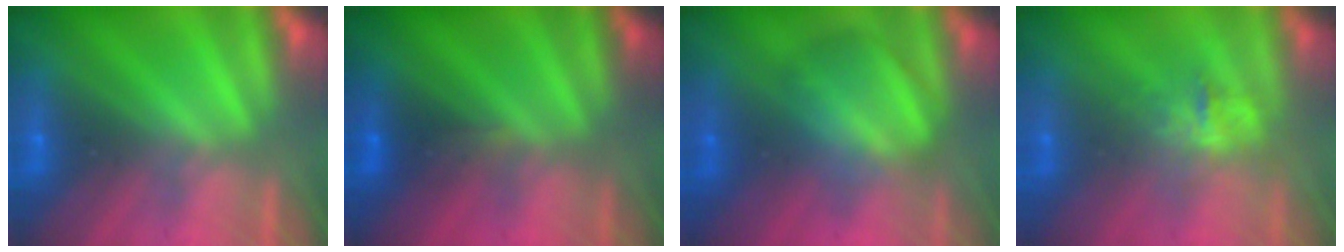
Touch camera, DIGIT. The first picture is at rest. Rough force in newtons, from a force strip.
{"total": 3.7}
{"total": 2.8}
{"total": 2.7}